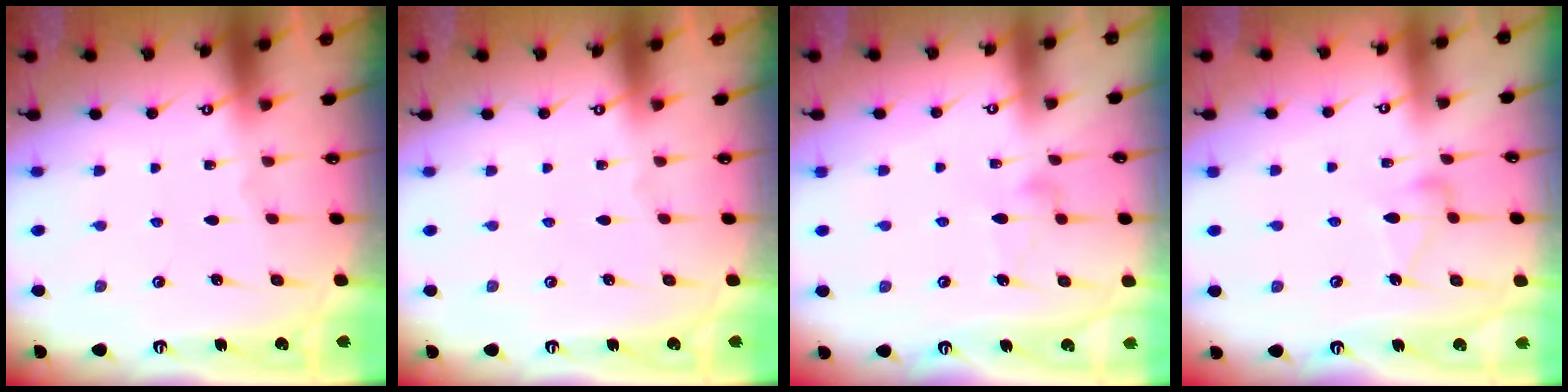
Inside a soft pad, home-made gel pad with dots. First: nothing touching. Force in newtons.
{"total": 0.0}
{"total": 7.1, "press": 7.1, "slide": 0.3}
{"total": 7.6, "press": 7.6, "slide": 0.2}